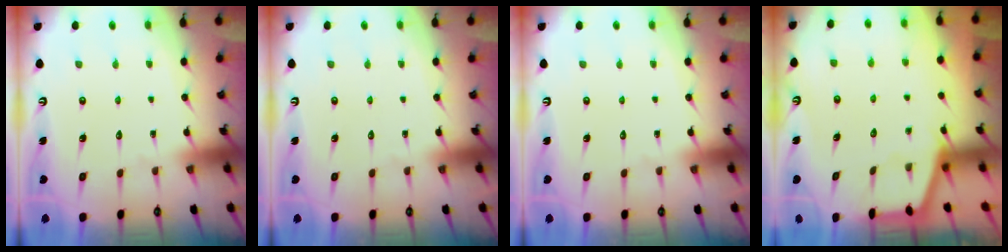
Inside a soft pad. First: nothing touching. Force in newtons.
{"total": 0.0}
{"total": 0.0}
{"total": 1.7, "press": 1.7, "slide": 0.4}